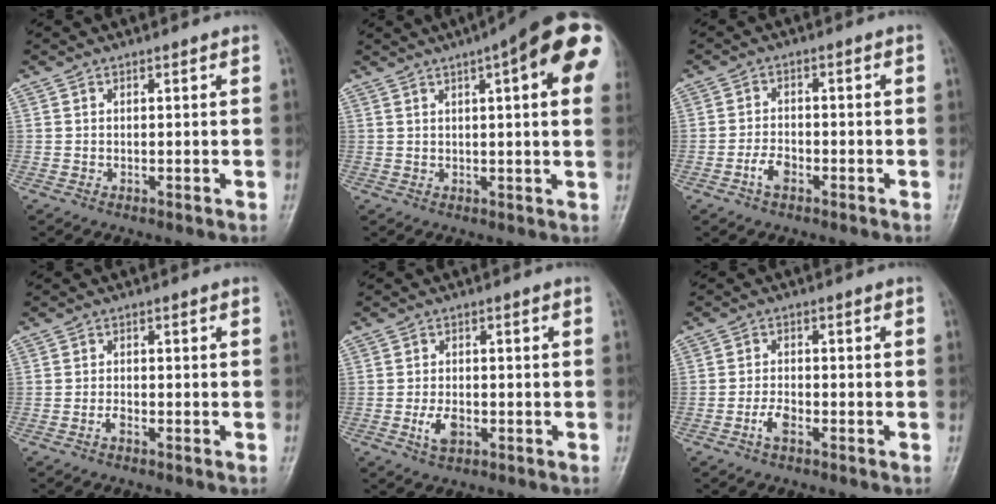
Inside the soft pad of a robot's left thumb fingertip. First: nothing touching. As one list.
[{"total": 18.3, "force": [7.1, 4.2, 16.3], "torque": [-0.215, 0.012, 0.088]}, {"total": 3.6, "force": [-2.0, 2.0, 2.3], "torque": [-0.042, 0.017, -0.039]}, {"total": 1.5, "force": [-1.0, 0.6, 0.9], "torque": [-0.019, 0.007, -0.021]}, {"total": 4.1, "force": [-1.5, 2.3, 3.0], "torque": [-0.056, 0.007, -0.025]}, {"total": 3.2, "force": [-1.8, 1.4, 2.2], "torque": [-0.045, 0.014, -0.037]}]